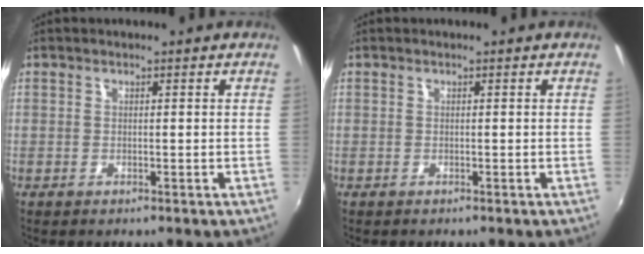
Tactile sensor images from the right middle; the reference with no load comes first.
{"total": 0.0}